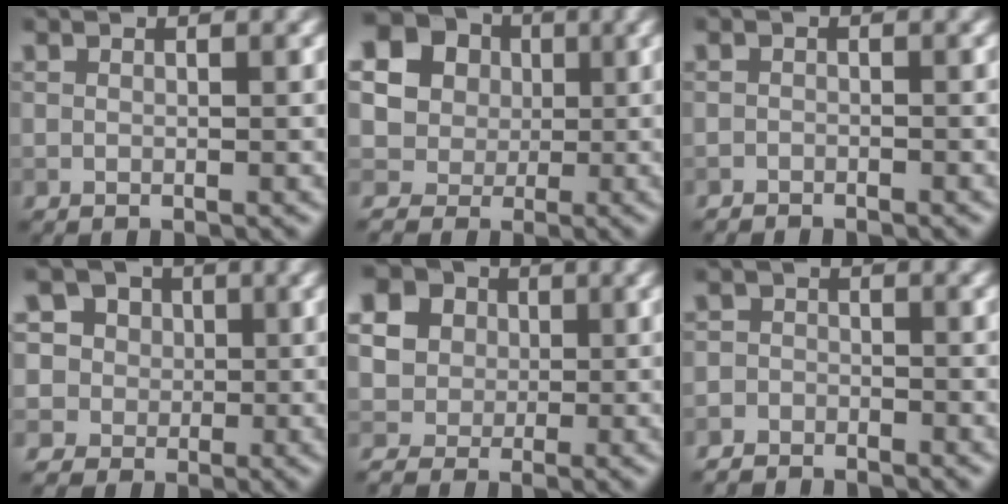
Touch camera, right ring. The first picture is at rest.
{"total": 18.8, "force": [5.6, 16.8, 6.2], "torque": [-0.191, 0.028, 0.080]}
{"total": 1.4, "force": [-1.4, 0.2, 0.0], "torque": [0.004, 0.000, -0.028]}
{"total": 9.6, "force": [4.6, 7.5, 3.8], "torque": [-0.073, 0.041, 0.043]}
{"total": 11.8, "force": [2.7, 10.6, 4.5], "torque": [-0.124, 0.032, 0.027]}
{"total": 3.5, "force": [-3.2, 1.4, 0.4], "torque": [0.007, -0.001, -0.062]}